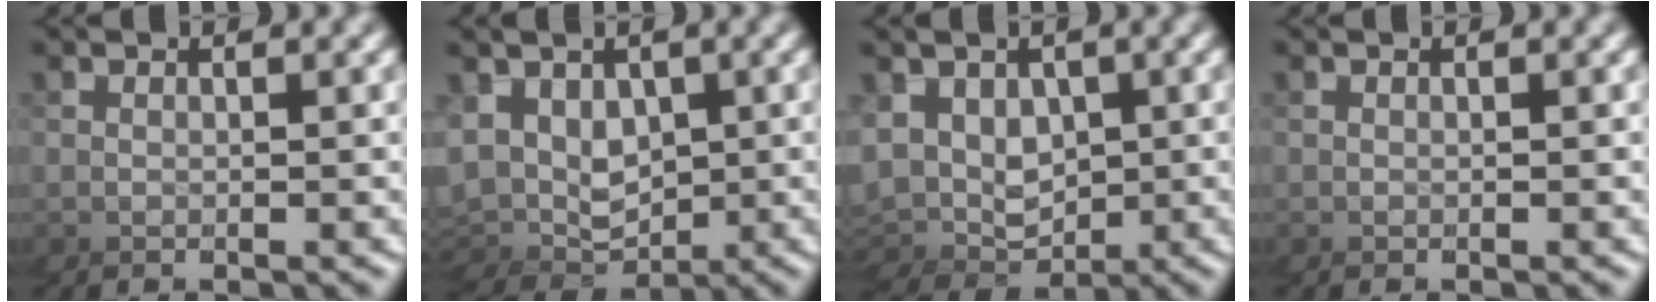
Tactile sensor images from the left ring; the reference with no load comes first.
{"total": 4.2, "force": [1.0, 4.1, -0.1], "torque": [-0.024, 0.005, 0.004]}
{"total": 4.4, "force": [1.0, 4.2, -0.7], "torque": [-0.015, 0.006, 0.003]}
{"total": 0.0}